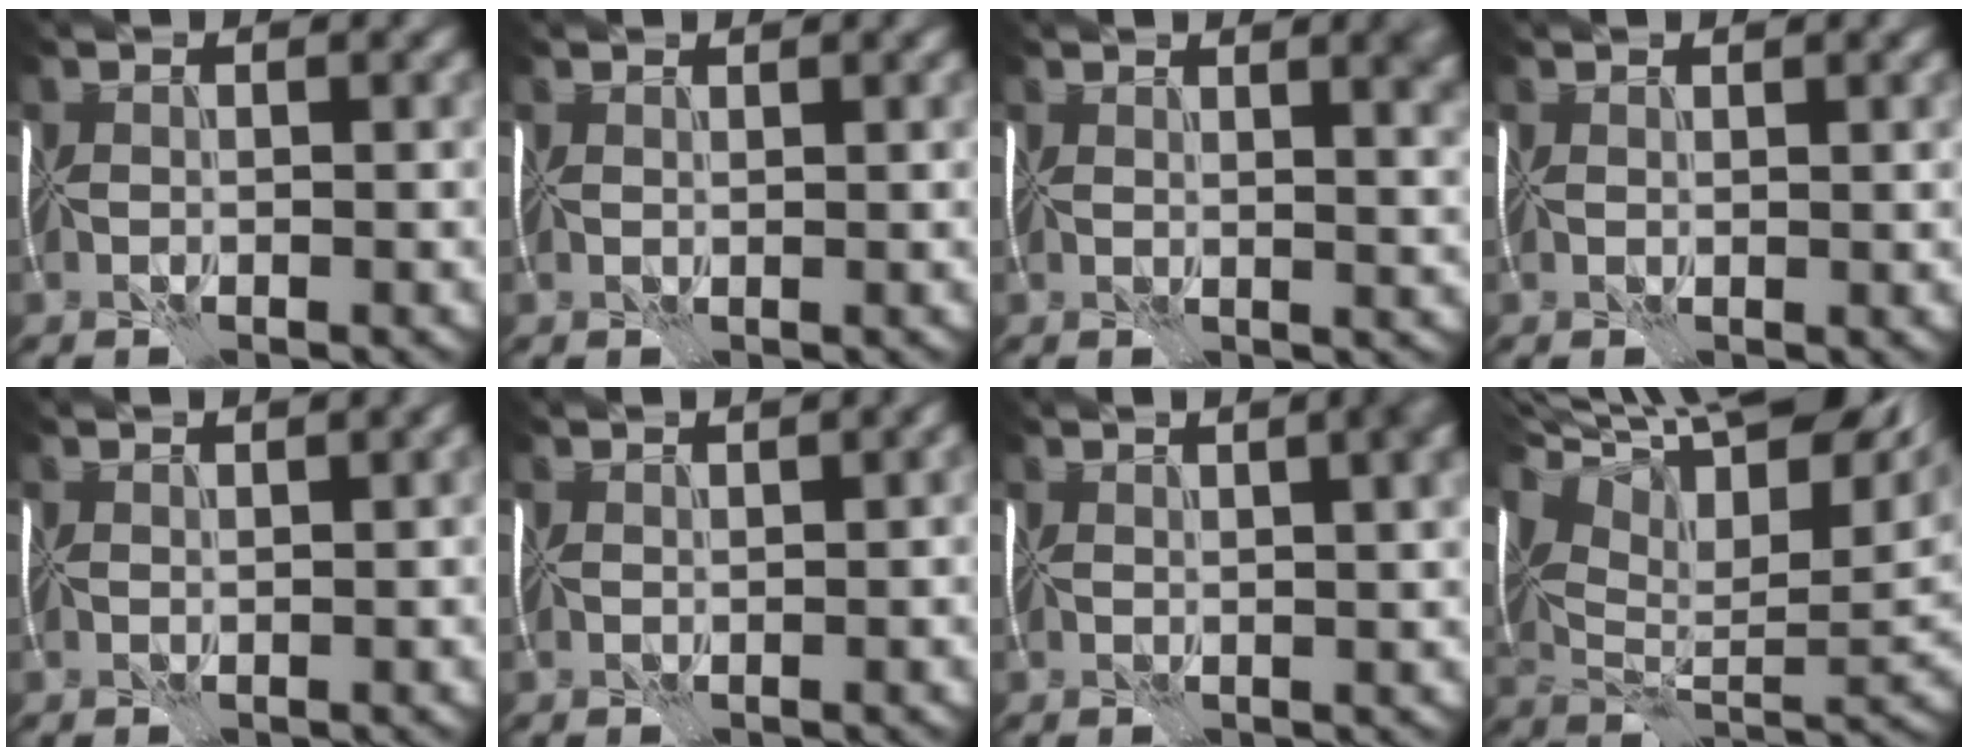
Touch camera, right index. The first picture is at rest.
{"total": 1.3, "force": [1.2, 0.3, 0.4], "torque": [-0.007, 0.004, 0.019]}
{"total": 5.6, "force": [3.1, 2.2, 4.0], "torque": [-0.014, 0.012, 0.038]}
{"total": 1.3, "force": [1.1, 0.4, 0.4], "torque": [-0.006, 0.004, 0.018]}
{"total": 1.5, "force": [1.2, 0.2, 0.9], "torque": [-0.014, 0.004, 0.020]}
{"total": 1.9, "force": [1.3, 0.4, 1.4], "torque": [-0.022, 0.006, 0.022]}
{"total": 8.9, "force": [3.9, 4.1, 6.9], "torque": [-0.049, 0.047, 0.026]}
{"total": 15.8, "force": [9.2, 6.3, 11.2], "torque": [-0.180, 0.040, 0.158]}